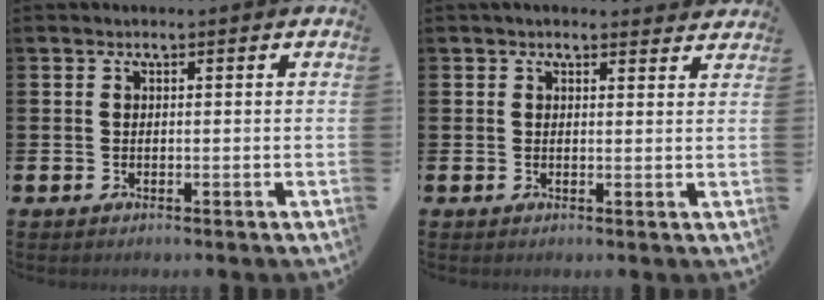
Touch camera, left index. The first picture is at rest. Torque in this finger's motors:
{"motor_torque": [0.83, -1.31, 0.04, 0.02]}